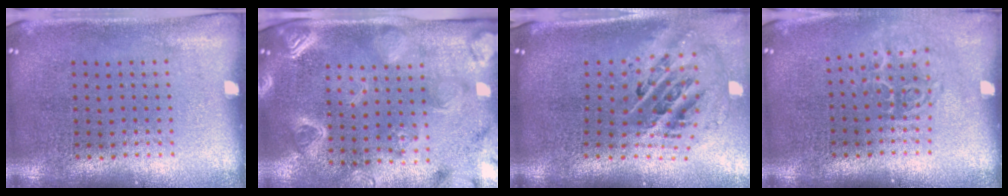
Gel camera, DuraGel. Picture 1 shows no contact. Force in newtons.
{"total": 3.5, "press": 3.2, "slide": 1.5}
{"total": 2.3, "press": 1.6, "slide": 1.7}
{"total": 1.8, "press": 1.2, "slide": 1.3}